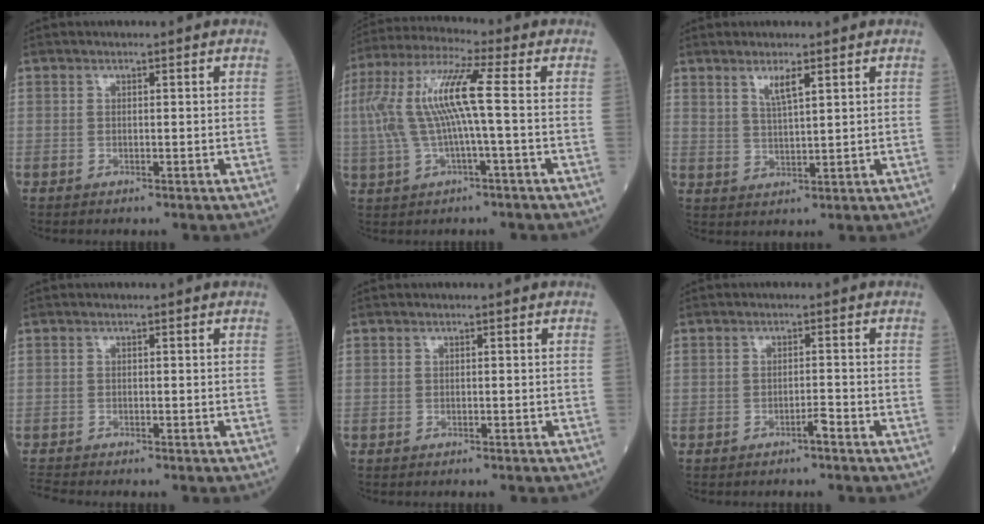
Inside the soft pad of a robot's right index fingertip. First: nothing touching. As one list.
[{"total": 11.0, "force": [0.3, 0.8, 11.0], "torque": [-0.237, 0.031, 0.002]}, {"total": 3.4, "force": [2.1, 0.3, 2.6], "torque": [-0.054, -0.001, 0.045]}, {"total": 2.1, "force": [-2.0, -0.6, -0.1], "torque": [-0.007, -0.014, -0.037]}, {"total": 0.9, "force": [-0.7, 0.0, 0.5], "torque": [-0.008, 0.001, -0.007]}, {"total": 1.3, "force": [-1.1, -0.2, 0.8], "torque": [-0.014, 0.002, -0.017]}]